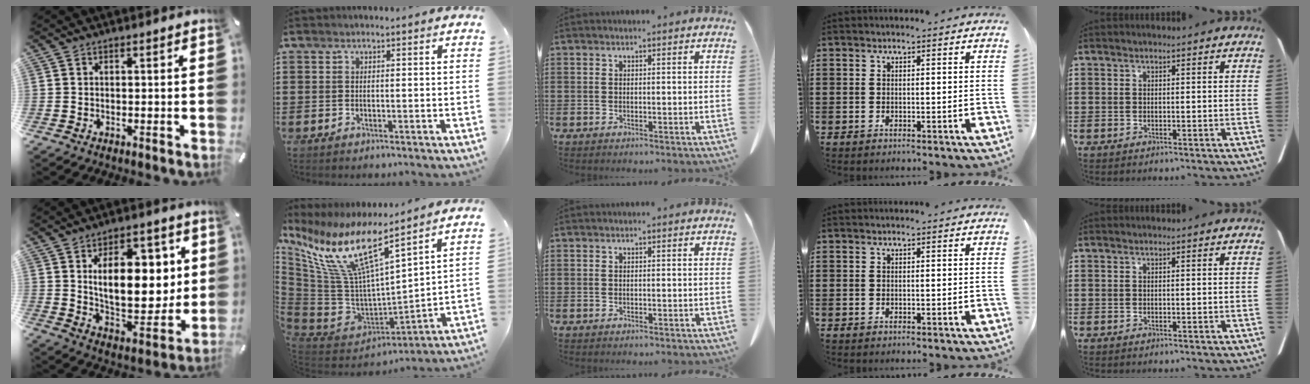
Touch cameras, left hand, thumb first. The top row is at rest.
{"thumb": {"total": 17.3, "force": [5.5, 9.9, 13.1], "torque": [-0.188, -0.018, 0.093]}, "index": {"total": 14.0, "force": [7.8, 3.8, 10.9], "torque": [-0.264, -0.061, 0.126]}}